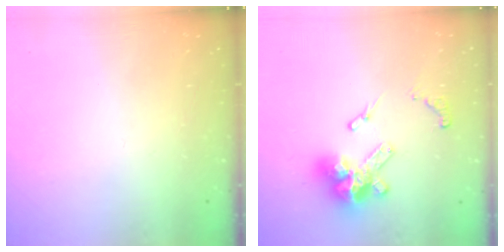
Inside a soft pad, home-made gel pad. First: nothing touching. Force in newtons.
{"total": 14.1, "press": 14.1, "slide": 0.9}